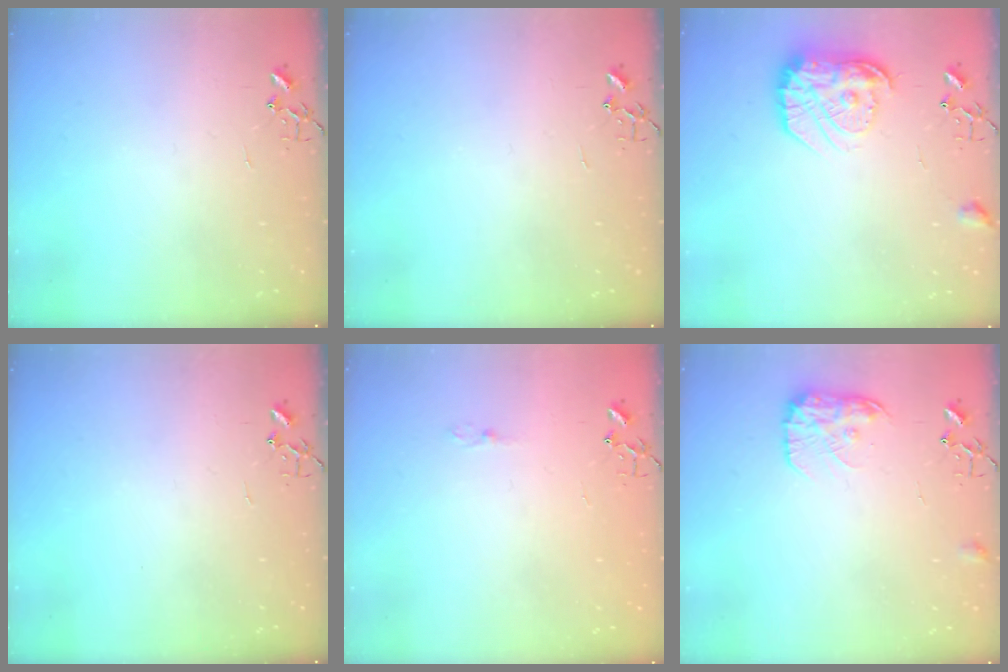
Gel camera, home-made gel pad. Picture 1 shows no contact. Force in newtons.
{"total": 0.0}
{"total": 16.2, "press": 16.2, "slide": 1.2}
{"total": 0.0}
{"total": 2.7, "press": 2.7, "slide": 0.4}
{"total": 12.0, "press": 12.0, "slide": 0.6}